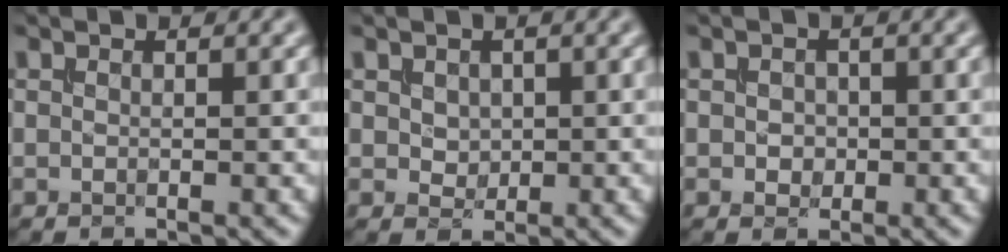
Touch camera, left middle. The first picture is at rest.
{"total": 1.5, "force": [0.4, 1.2, 0.8], "torque": [-0.023, -0.003, 0.008]}
{"total": 1.1, "force": [-0.1, 1.0, 0.6], "torque": [-0.014, -0.002, -0.004]}